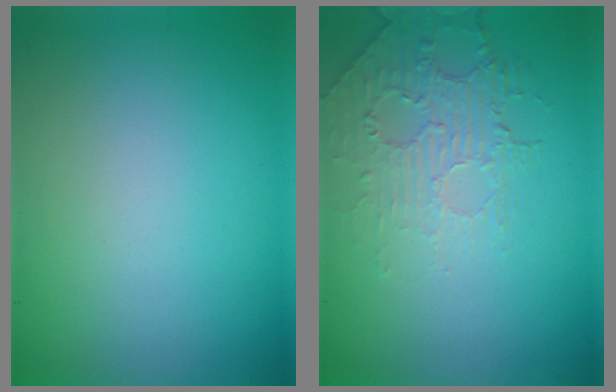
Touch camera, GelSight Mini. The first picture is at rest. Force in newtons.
{"total": 2.1, "press": 1.2, "slide": 1.7}